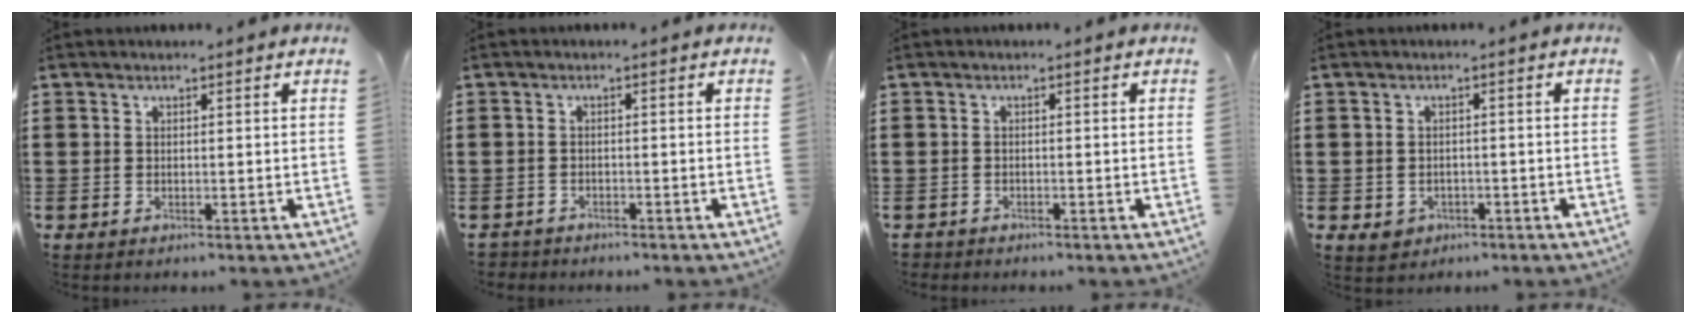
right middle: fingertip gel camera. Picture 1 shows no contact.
{"total": 1.3, "force": [-1.3, 0.4, -0.1], "torque": [-0.002, 0.000, -0.029]}
{"total": 0.8, "force": [-0.8, 0.2, 0.0], "torque": [-0.001, 0.001, -0.018]}
{"total": 1.7, "force": [-1.0, 1.3, 0.5], "torque": [-0.016, 0.000, -0.024]}